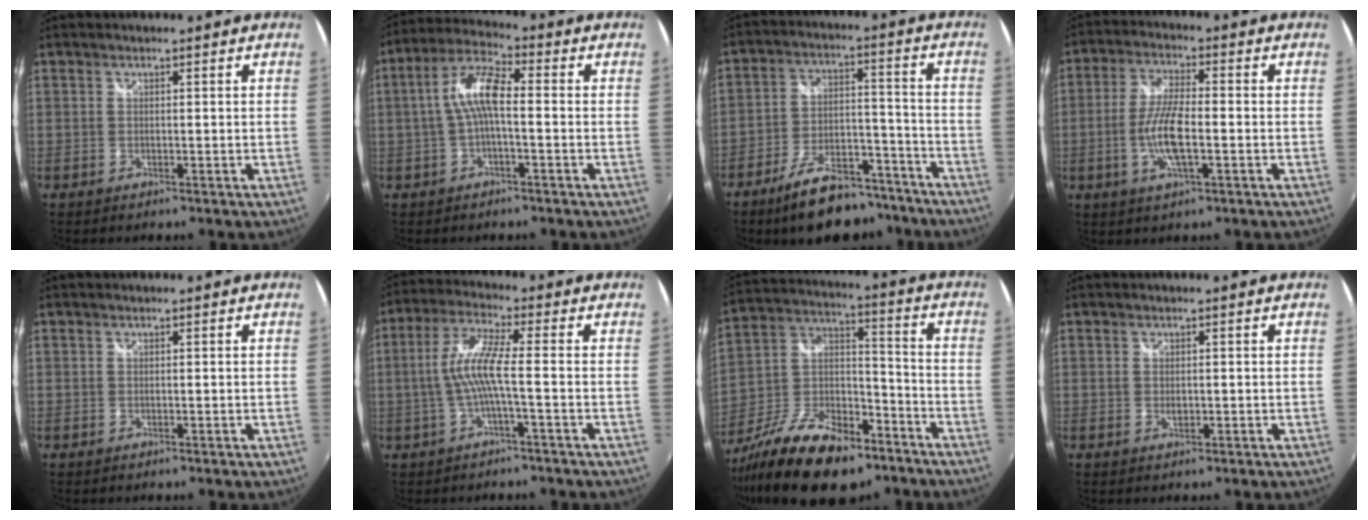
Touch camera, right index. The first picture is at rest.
{"total": 7.6, "force": [-0.7, 2.1, 7.3], "torque": [-0.157, 0.019, -0.015]}
{"total": 16.6, "force": [-13.1, 6.8, 7.7], "torque": [-0.143, 0.020, -0.186]}
{"total": 8.8, "force": [-2.2, 2.3, 8.2], "torque": [-0.168, -0.003, -0.045]}
{"total": 0.0}
{"total": 7.3, "force": [-1.5, 0.0, 7.1], "torque": [-0.158, 0.004, -0.024]}
{"total": 21.0, "force": [-13.5, 9.4, 13.1], "torque": [-0.265, -0.014, -0.228]}
{"total": 1.0, "force": [-0.1, 0.7, 0.7], "torque": [-0.013, -0.002, -0.002]}